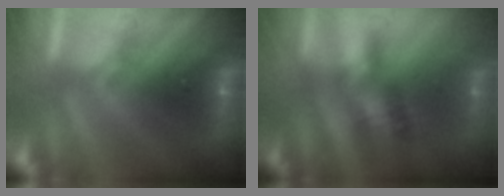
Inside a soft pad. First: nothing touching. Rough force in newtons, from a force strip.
{"total": 2.4}